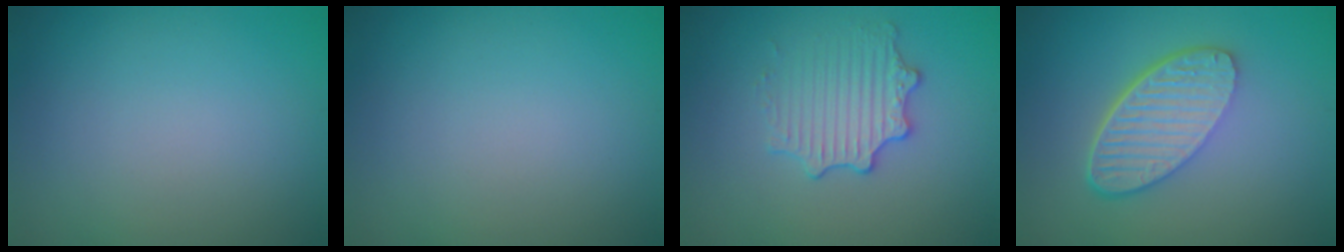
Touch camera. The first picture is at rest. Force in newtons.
{"total": 0.0}
{"total": 2.9, "press": 2.8, "slide": 0.7}
{"total": 5.9, "press": 4.3, "slide": 4.1}